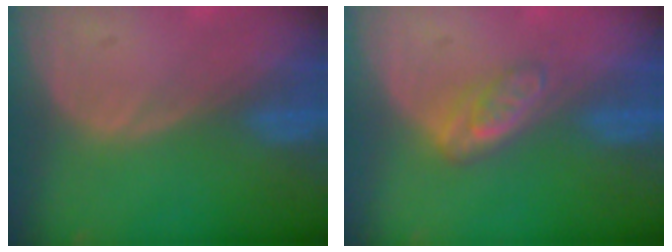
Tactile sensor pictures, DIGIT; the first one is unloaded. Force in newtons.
{"total": 4.8, "press": 4.3, "slide": 2.3}